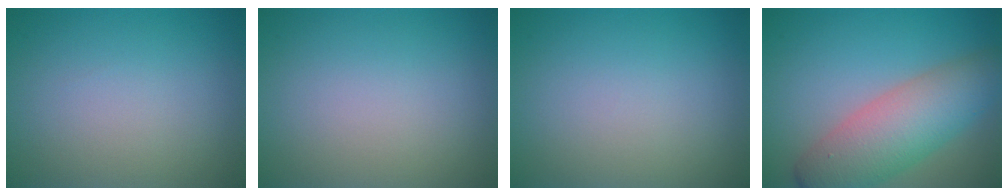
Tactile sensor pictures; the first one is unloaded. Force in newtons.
{"total": 0.0}
{"total": 0.0}
{"total": 7.6, "press": 7.6, "slide": 0.4}